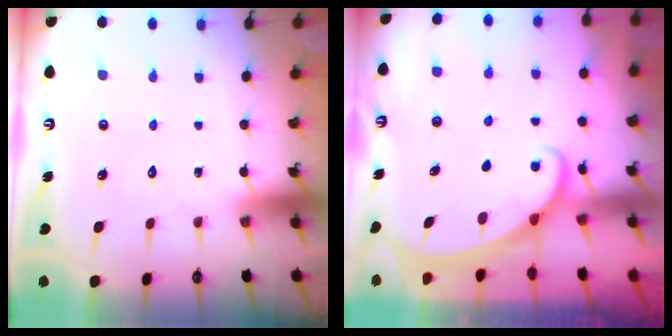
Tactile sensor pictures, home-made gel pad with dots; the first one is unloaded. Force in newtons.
{"total": 2.3, "press": 2.3, "slide": 0.4}